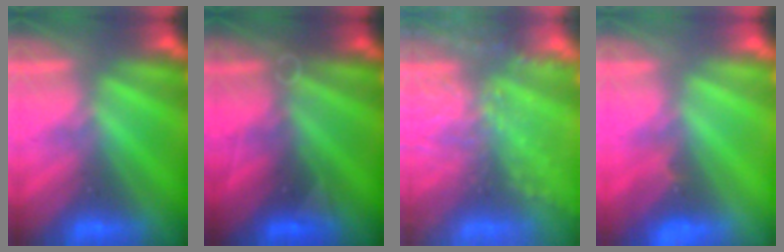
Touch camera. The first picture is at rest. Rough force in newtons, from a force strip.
{"total": 2.8}
{"total": 9.0}
{"total": 2.6}